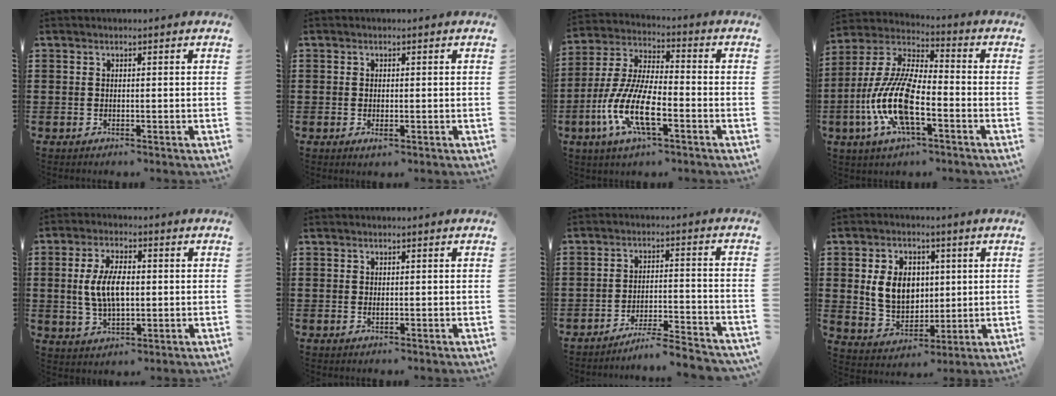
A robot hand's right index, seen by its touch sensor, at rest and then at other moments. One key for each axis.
{"total": 0.8, "fx": -0.1, "fy": 0.2, "fz": 0.8, "tx": -0.014, "ty": -0.003, "tz": 0.000}
{"total": 11.0, "fx": -4.6, "fy": 3.3, "fz": 9.4, "tx": -0.236, "ty": -0.017, "tz": -0.095}
{"total": 13.2, "fx": -4.9, "fy": 4.5, "fz": 11.4, "tx": -0.270, "ty": -0.014, "tz": -0.101}
{"total": 7.4, "fx": 0.3, "fy": 3.6, "fz": 6.5, "tx": -0.144, "ty": 0.004, "tz": -0.001}
{"total": 0.0}
{"total": 5.2, "fx": -5.0, "fy": -0.3, "fz": 1.6, "tx": -0.028, "ty": -0.007, "tz": -0.098}
{"total": 8.3, "fx": 1.3, "fy": 6.4, "fz": 5.1, "tx": -0.108, "ty": 0.011, "tz": 0.022}